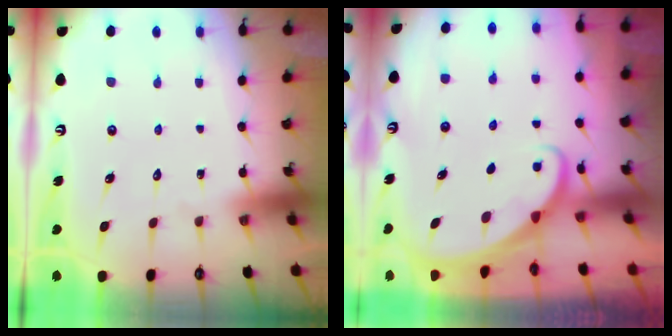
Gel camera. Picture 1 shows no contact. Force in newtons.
{"total": 1.6, "press": 1.6, "slide": 0.1}